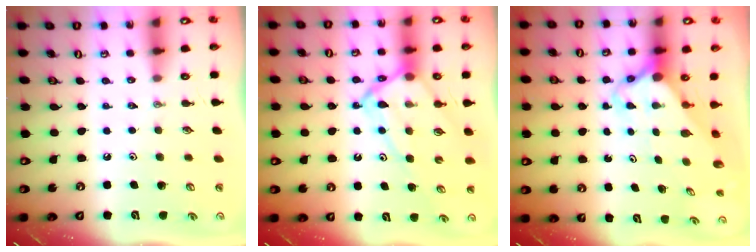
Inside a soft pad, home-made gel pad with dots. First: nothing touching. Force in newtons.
{"total": 11.4, "press": 11.4, "slide": 1.2}
{"total": 3.9, "press": 3.8, "slide": 0.2}